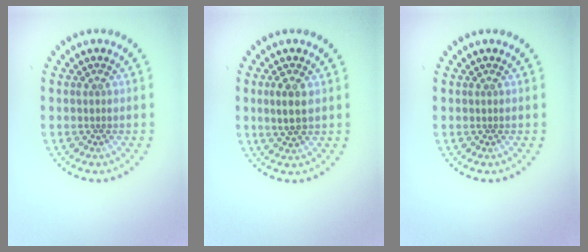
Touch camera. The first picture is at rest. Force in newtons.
{"total": 2.5, "press": 2.5, "slide": 0.4}
{"total": 0.0}